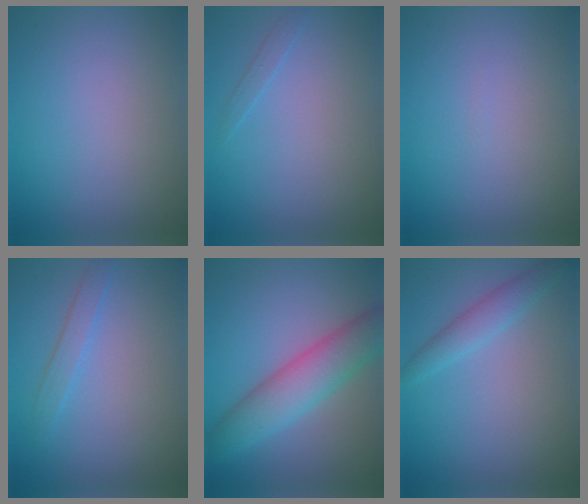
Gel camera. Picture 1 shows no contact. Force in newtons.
{"total": 0.8, "press": 0.8, "slide": 0.1}
{"total": 0.0}
{"total": 1.5, "press": 1.5, "slide": 0.1}
{"total": 5.9, "press": 5.9, "slide": 0.4}
{"total": 2.3, "press": 2.3, "slide": 0.1}